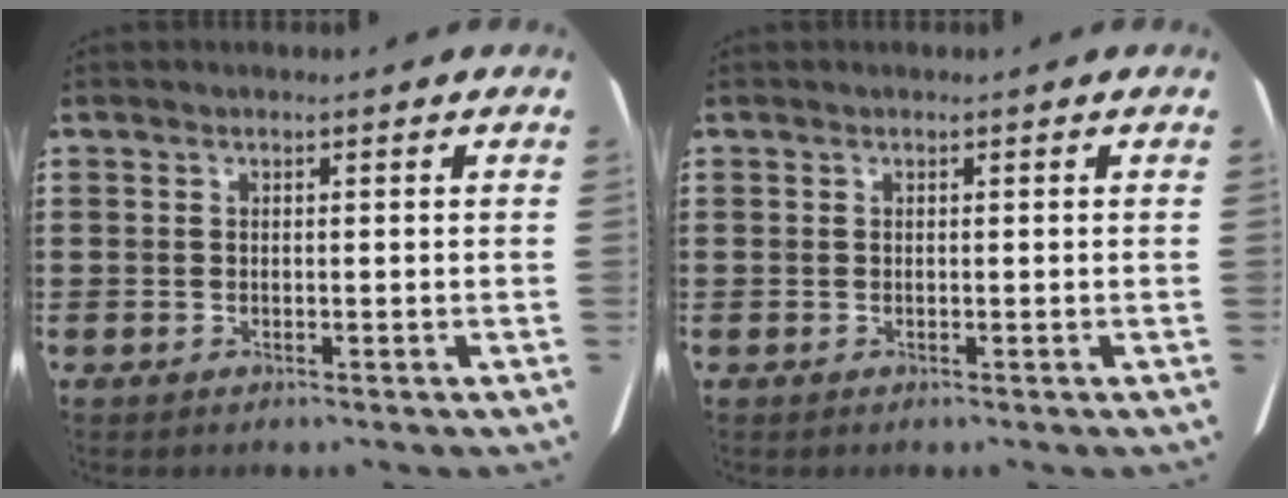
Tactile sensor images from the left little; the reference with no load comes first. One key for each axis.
{"total": 0.0}